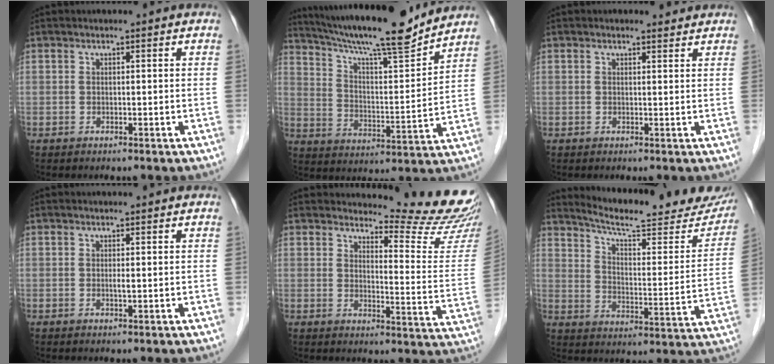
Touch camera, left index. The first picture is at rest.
{"total": 18.3, "force": [16.2, 0.6, 8.4], "torque": [-0.147, -0.002, 0.257]}
{"total": 1.3, "force": [1.2, 0.5, 0.2], "torque": [-0.009, -0.002, 0.013]}
{"total": 0.7, "force": [-0.1, 0.0, 0.6], "torque": [-0.015, -0.005, -0.002]}
{"total": 13.5, "force": [13.2, -0.9, 2.4], "torque": [-0.029, -0.119, 0.145]}
{"total": 23.0, "force": [20.9, 3.4, 9.0], "torque": [-0.126, -0.055, 0.270]}